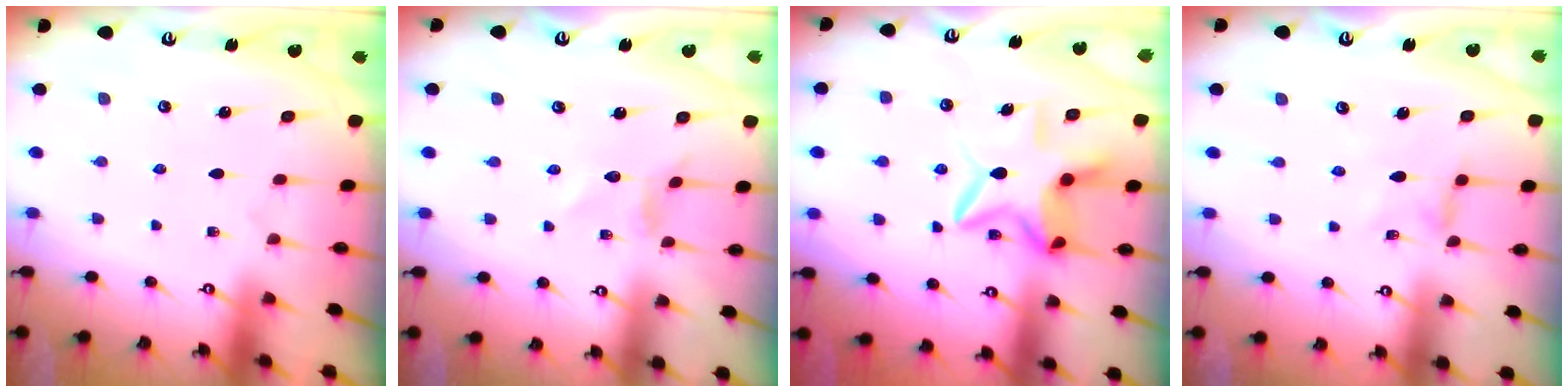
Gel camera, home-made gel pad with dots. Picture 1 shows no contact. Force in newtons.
{"total": 2.2, "press": 2.2, "slide": 0.1}
{"total": 8.7, "press": 8.5, "slide": 1.6}
{"total": 2.0, "press": 1.9, "slide": 0.4}